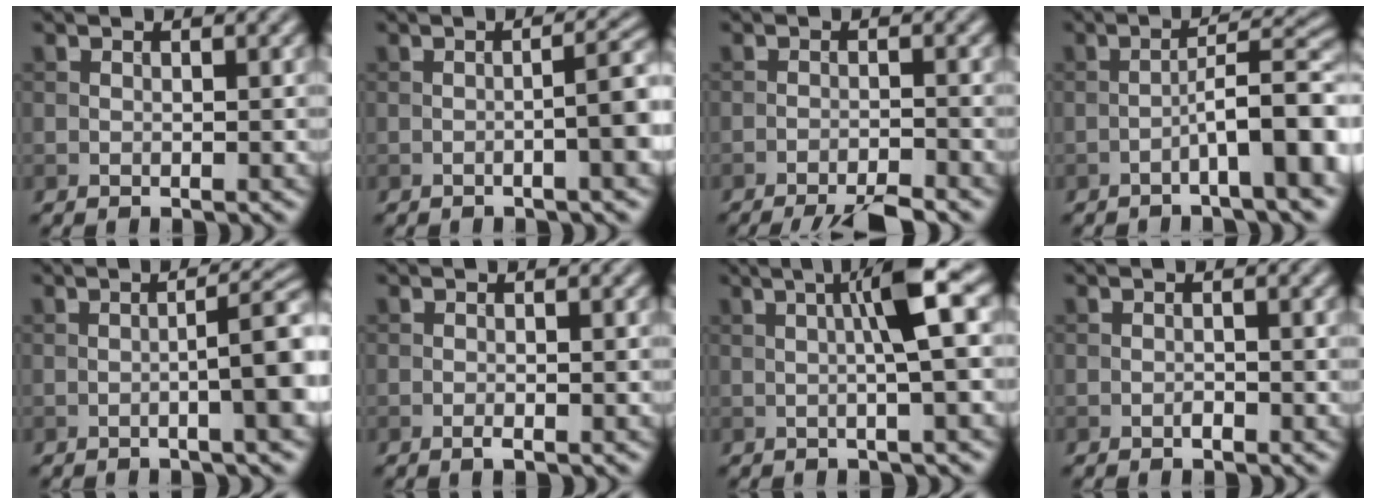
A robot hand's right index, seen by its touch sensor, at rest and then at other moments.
{"total": 4.1, "force": [-0.9, 0.7, 4.0], "torque": [-0.050, 0.014, -0.019]}
{"total": 5.1, "force": [-4.1, 0.7, 2.9], "torque": [-0.046, -0.009, -0.070]}
{"total": 7.0, "force": [-2.9, 1.1, 6.3], "torque": [-0.089, 0.024, -0.052]}
{"total": 5.3, "force": [-1.0, 0.9, 5.2], "torque": [-0.069, 0.014, -0.020]}
{"total": 0.8, "force": [-0.4, 0.1, 0.7], "torque": [-0.011, -0.001, -0.008]}
{"total": 5.2, "force": [0.8, 0.4, 5.1], "torque": [-0.083, 0.016, 0.011]}
{"total": 0.6, "force": [-0.4, 0.2, 0.4], "torque": [-0.006, 0.001, -0.008]}